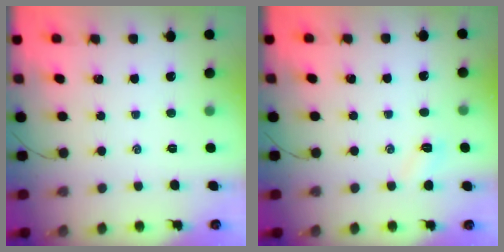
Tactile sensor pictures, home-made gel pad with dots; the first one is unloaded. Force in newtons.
{"total": 3.2, "press": 3.1, "slide": 0.9}